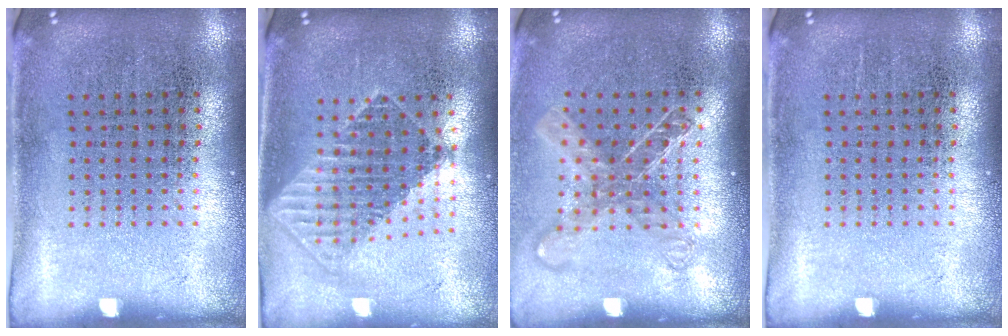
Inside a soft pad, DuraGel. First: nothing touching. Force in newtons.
{"total": 1.7, "press": 1.4, "slide": 1.0}
{"total": 1.5, "press": 1.2, "slide": 0.9}
{"total": 0.0}